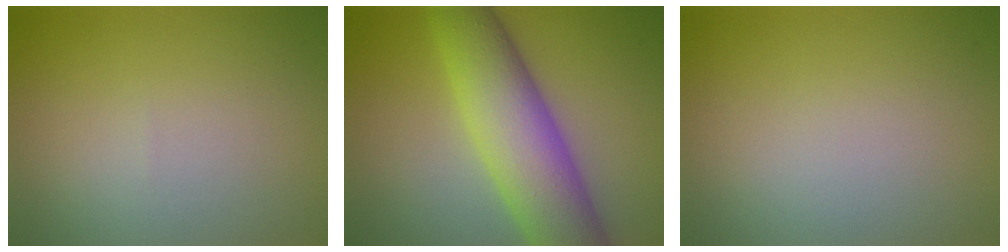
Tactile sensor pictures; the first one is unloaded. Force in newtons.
{"total": 8.9, "press": 8.9, "slide": 0.4}
{"total": 0.0}